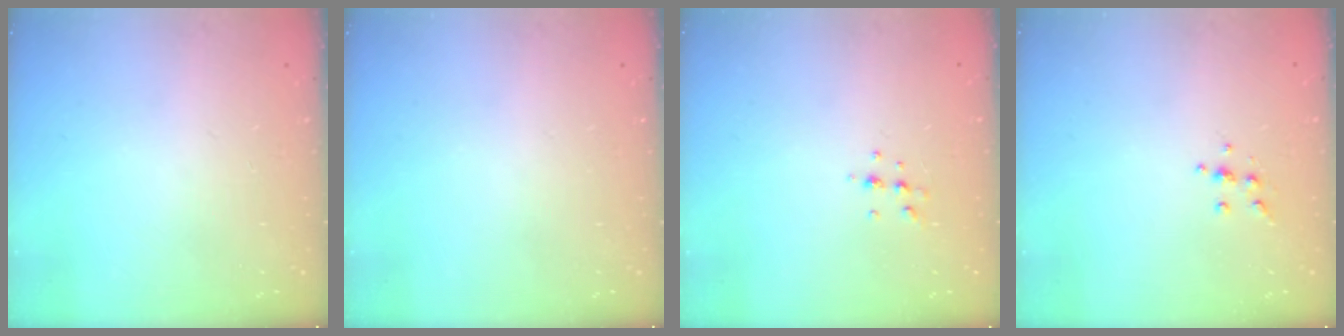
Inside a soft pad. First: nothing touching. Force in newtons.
{"total": 0.0}
{"total": 5.3, "press": 5.2, "slide": 1.4}
{"total": 4.3, "press": 4.2, "slide": 1.1}